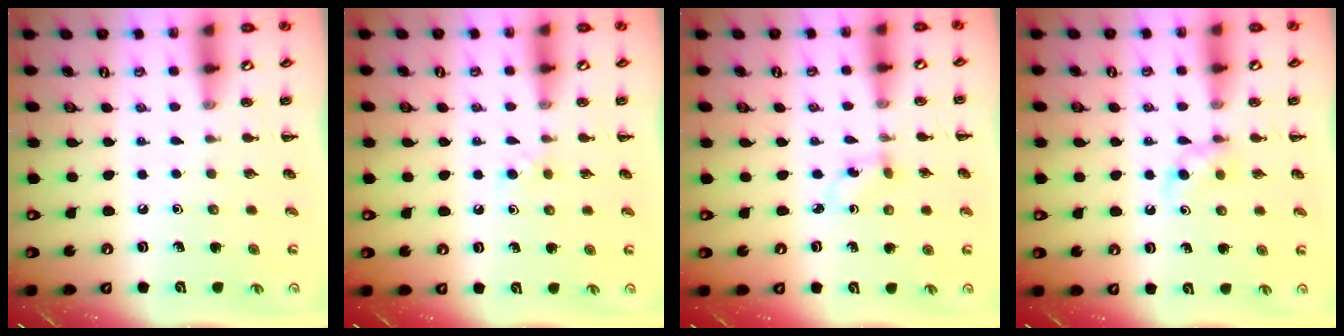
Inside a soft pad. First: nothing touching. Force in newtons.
{"total": 3.0, "press": 2.6, "slide": 1.4}
{"total": 1.6, "press": 1.4, "slide": 0.7}
{"total": 3.9, "press": 3.7, "slide": 1.1}